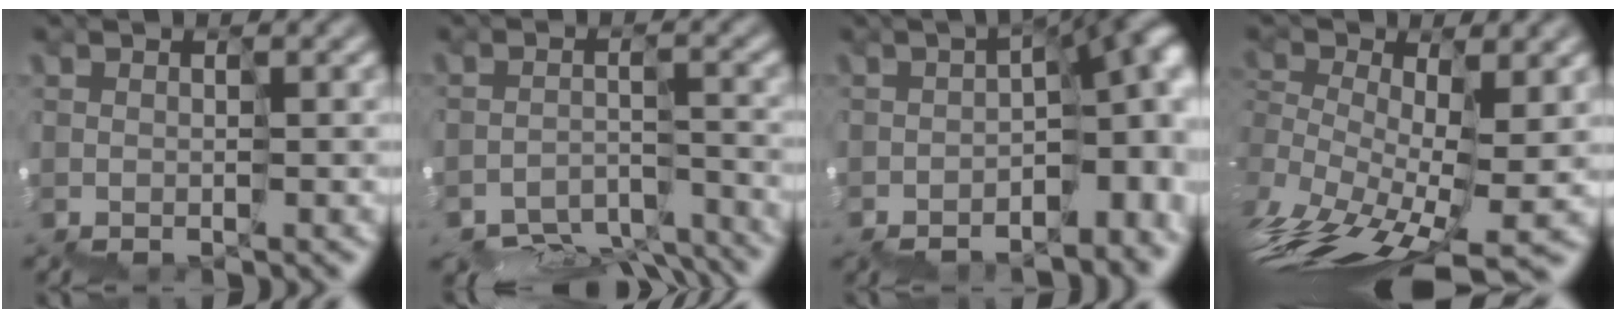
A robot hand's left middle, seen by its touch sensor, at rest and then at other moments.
{"total": 9.5, "force": [-8.9, 2.9, 1.2], "torque": [-0.036, -0.008, -0.101]}
{"total": 10.4, "force": [-2.6, 5.0, 8.8], "torque": [-0.116, -0.006, -0.023]}
{"total": 7.7, "force": [-3.5, 3.0, 6.2], "torque": [-0.157, 0.002, -0.060]}